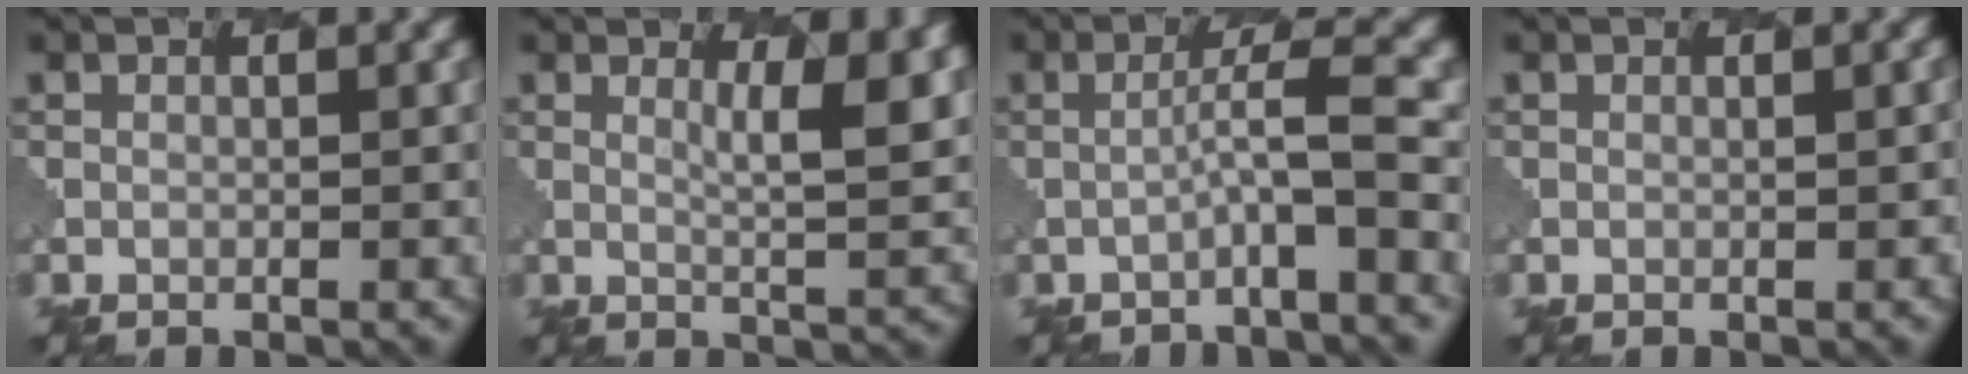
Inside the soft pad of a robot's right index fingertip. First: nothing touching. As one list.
[{"total": 5.0, "force": [1.9, 1.4, 4.4], "torque": [-0.059, -0.004, 0.031]}, {"total": 2.9, "force": [-0.9, 0.0, 2.8], "torque": [-0.048, 0.014, -0.028]}, {"total": 0.6, "force": [-0.1, 0.1, 0.6], "torque": [-0.005, 0.004, -0.001]}]